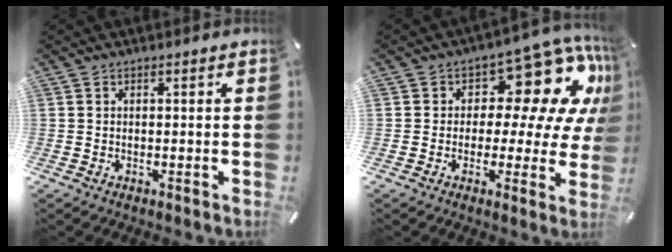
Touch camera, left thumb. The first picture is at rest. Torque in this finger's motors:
{"motor_torque": [0.54, 0.50, 0.55, 0.21, 0.03]}